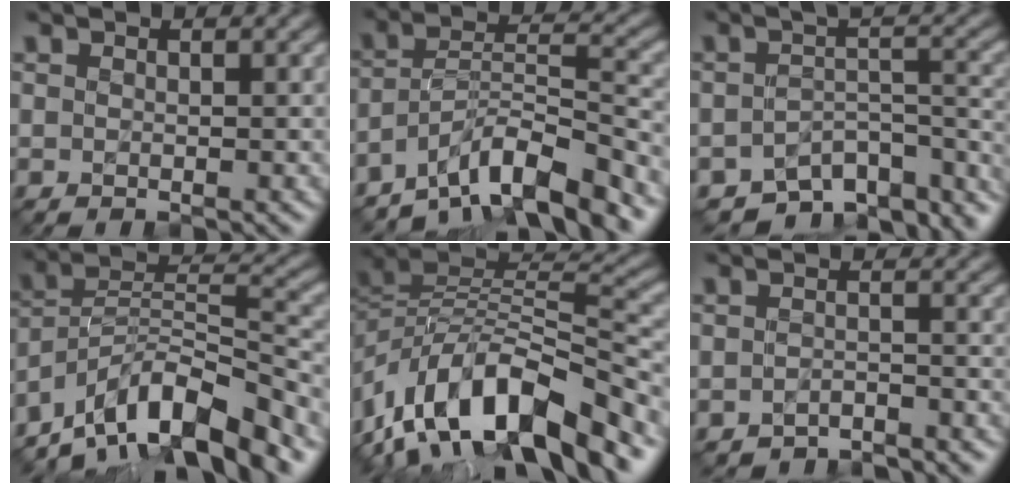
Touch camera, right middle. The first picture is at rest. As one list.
[{"total": 8.9, "force": [-7.0, 2.0, 5.2], "torque": [-0.071, 0.011, -0.128]}, {"total": 8.4, "force": [-7.0, 3.1, 3.6], "torque": [-0.039, -0.022, -0.097]}, {"total": 11.6, "force": [-9.0, 3.4, 6.5], "torque": [-0.102, 0.021, -0.173]}, {"total": 13.4, "force": [-7.7, 6.4, 9.0], "torque": [-0.163, 0.027, -0.142]}, {"total": 2.9, "force": [-2.8, 0.4, 0.3], "torque": [-0.005, 0.000, -0.043]}]